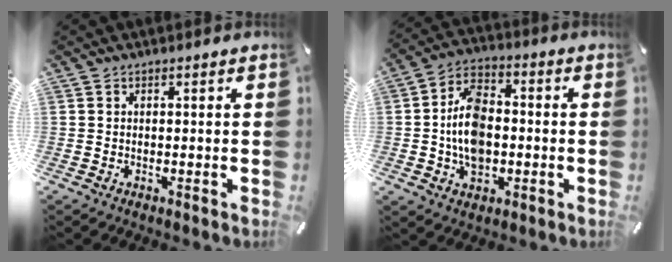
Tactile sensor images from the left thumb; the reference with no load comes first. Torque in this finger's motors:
{"motor_torque": [1.68, 1.74, 1.19, -0.06, 0.39]}